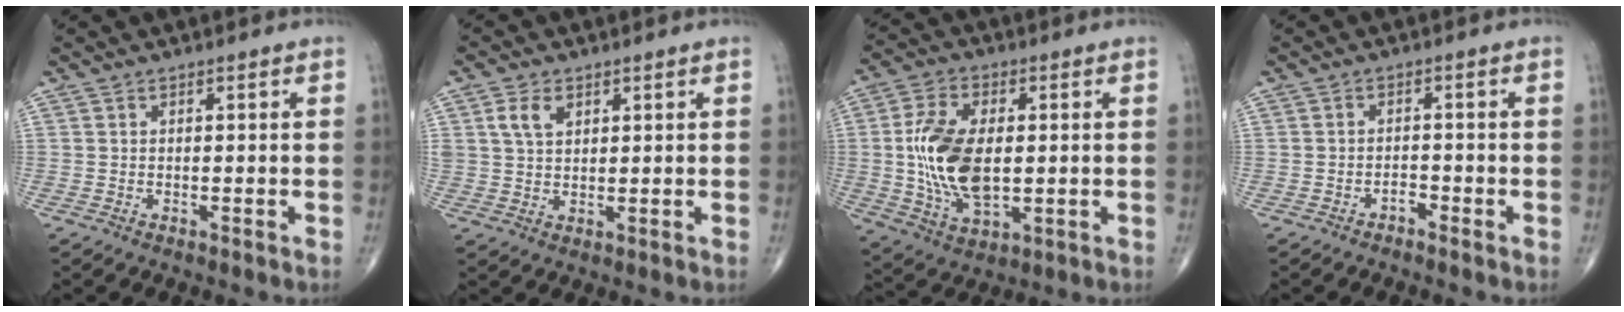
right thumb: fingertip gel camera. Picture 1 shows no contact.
{"total": 4.6, "force": [2.0, 2.9, 2.9], "torque": [-0.046, -0.005, 0.041]}
{"total": 14.9, "force": [0.2, 8.2, 12.4], "torque": [-0.238, -0.004, 0.010]}
{"total": 1.5, "force": [-1.3, 0.7, 0.5], "torque": [-0.006, 0.007, -0.023]}